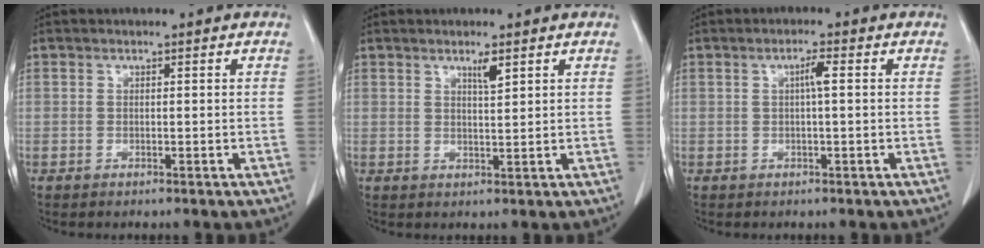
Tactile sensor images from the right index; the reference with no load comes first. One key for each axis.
{"total": 2.1, "fx": 1.4, "fy": 0.1, "fz": 1.6, "tx": -0.031, "ty": -0.003, "tz": 0.025}
{"total": 2.0, "fx": 0.3, "fy": 0.2, "fz": 2.0, "tx": -0.034, "ty": 0.004, "tz": 0.005}